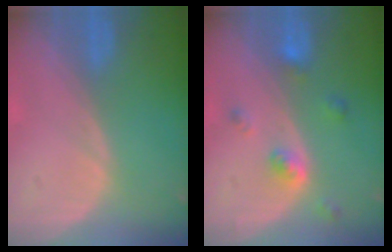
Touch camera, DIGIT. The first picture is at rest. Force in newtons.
{"total": 4.4, "press": 4.1, "slide": 1.7}